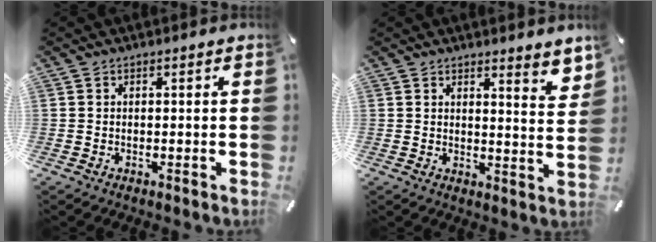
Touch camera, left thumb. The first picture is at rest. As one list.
[{"total": 4.5, "force": [4.0, 0.7, 1.9], "torque": [-0.017, -0.038, 0.066]}]